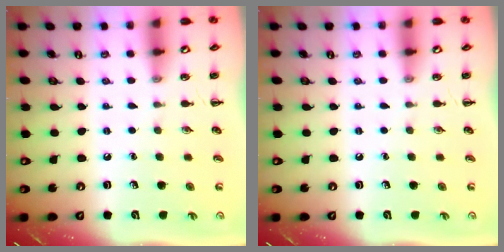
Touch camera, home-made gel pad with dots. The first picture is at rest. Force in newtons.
{"total": 0.0}